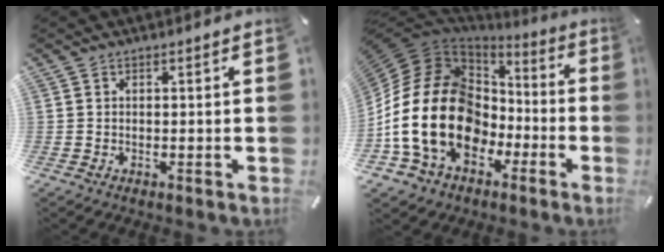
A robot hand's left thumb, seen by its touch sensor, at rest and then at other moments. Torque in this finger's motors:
{"motor_torque": [0.47, 4.17, 2.67, 0.10, 1.05]}